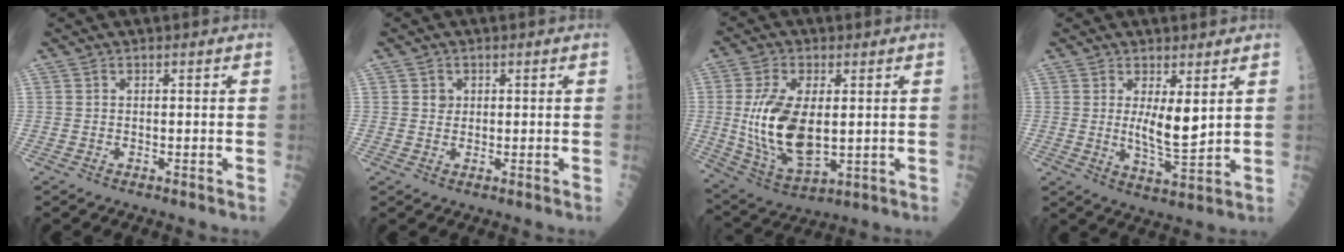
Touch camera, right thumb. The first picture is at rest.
{"total": 1.8, "force": [0.5, 1.6, 0.6], "torque": [0.001, -0.001, 0.009]}
{"total": 16.0, "force": [0.7, 7.9, 13.9], "torque": [-0.273, -0.019, 0.028]}
{"total": 6.5, "force": [1.8, 1.8, 6.0], "torque": [-0.100, -0.027, 0.040]}